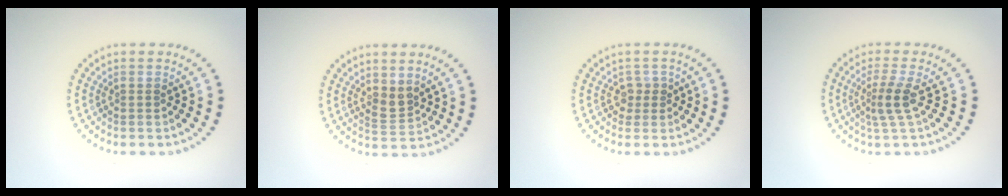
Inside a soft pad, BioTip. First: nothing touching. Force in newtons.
{"total": 1.7, "press": 1.4, "slide": 1.0}
{"total": 1.4, "press": 1.1, "slide": 0.9}
{"total": 2.5, "press": 1.8, "slide": 1.8}